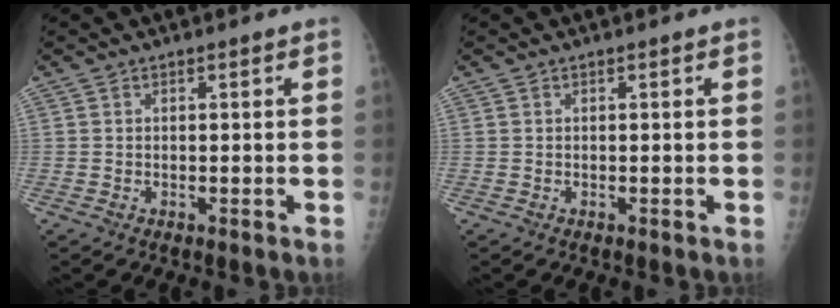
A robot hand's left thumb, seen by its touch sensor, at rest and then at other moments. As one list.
[{"total": 0.0}]